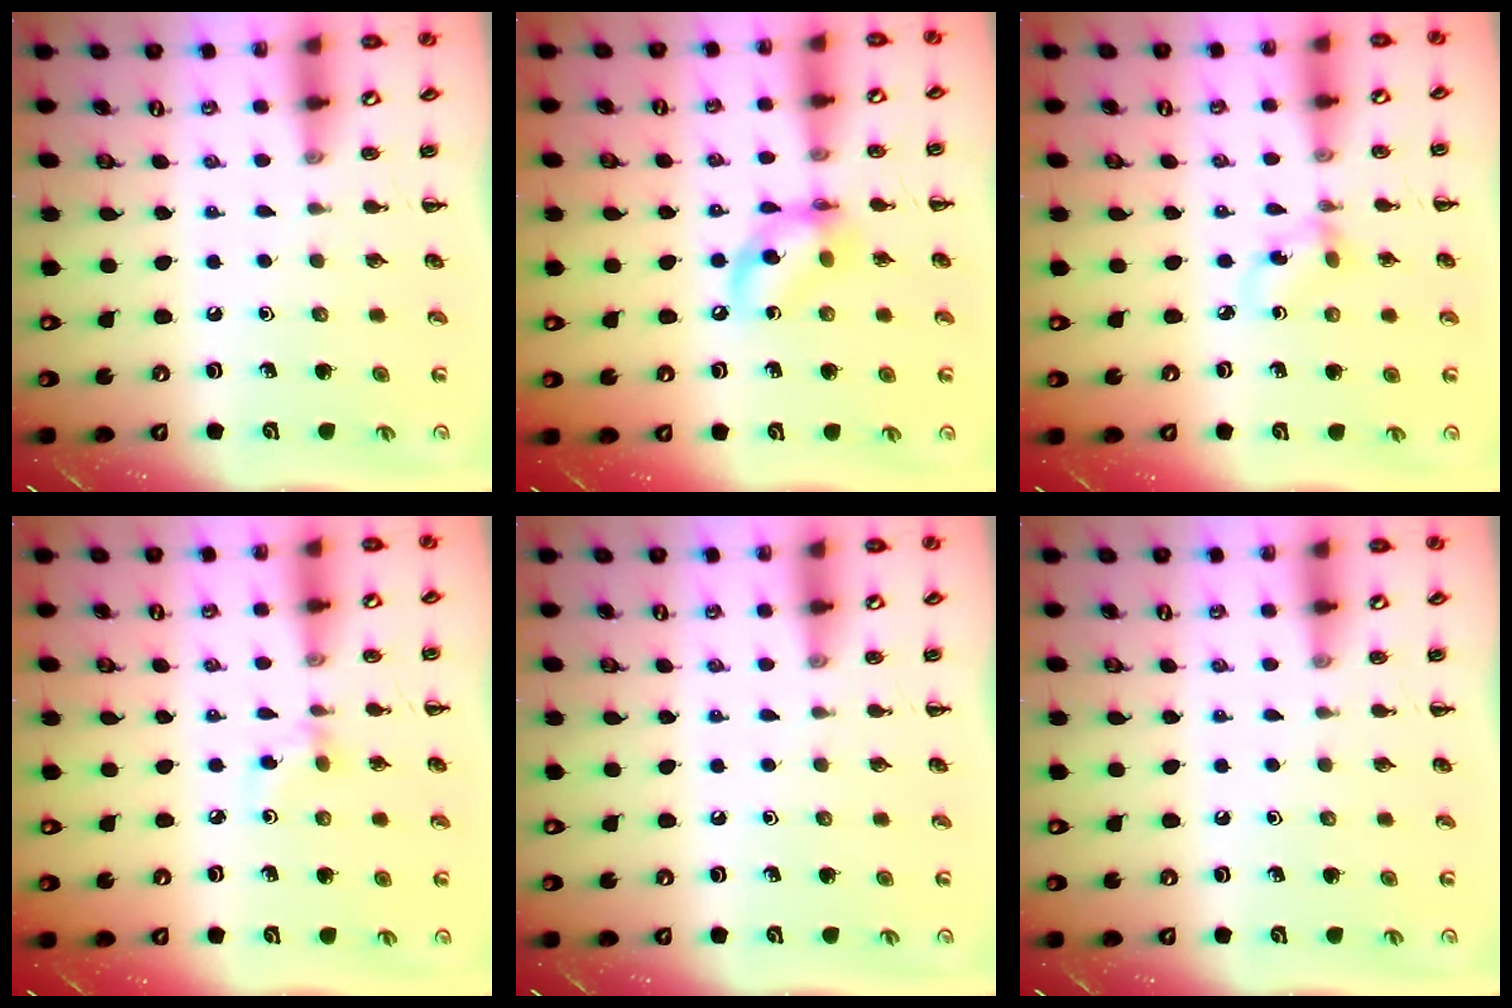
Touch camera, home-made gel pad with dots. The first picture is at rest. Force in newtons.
{"total": 10.3, "press": 10.1, "slide": 2.3}
{"total": 2.8, "press": 2.8, "slide": 0.7}
{"total": 2.8, "press": 2.6, "slide": 1.0}
{"total": 0.0}
{"total": 0.0}